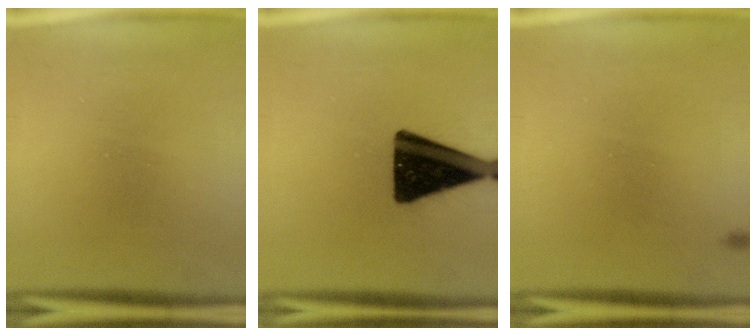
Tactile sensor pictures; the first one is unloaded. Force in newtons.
{"total": 16.9}
{"total": 0.6}